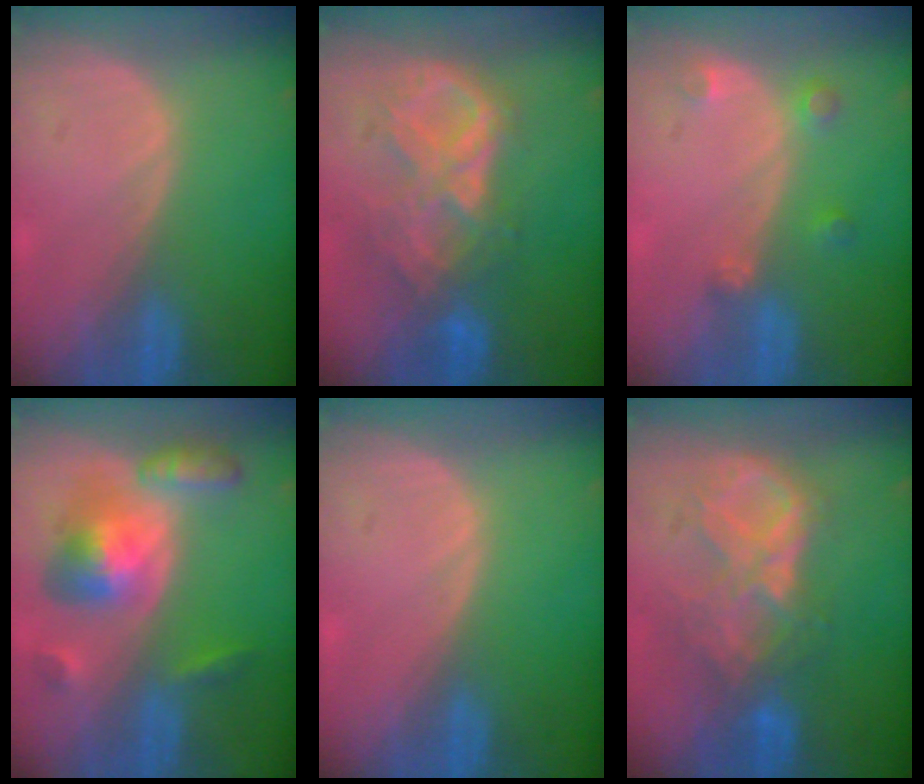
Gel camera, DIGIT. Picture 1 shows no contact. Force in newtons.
{"total": 9.2, "press": 7.9, "slide": 4.7}
{"total": 2.6, "press": 2.5, "slide": 0.5}
{"total": 8.3, "press": 8.2, "slide": 0.6}
{"total": 0.0}
{"total": 8.6, "press": 7.7, "slide": 3.8}